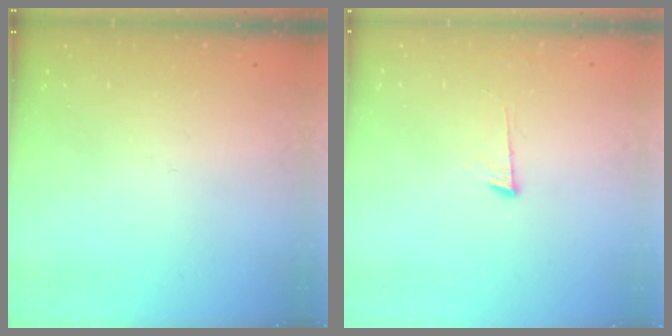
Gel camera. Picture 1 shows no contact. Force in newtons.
{"total": 3.9, "press": 3.9, "slide": 0.6}